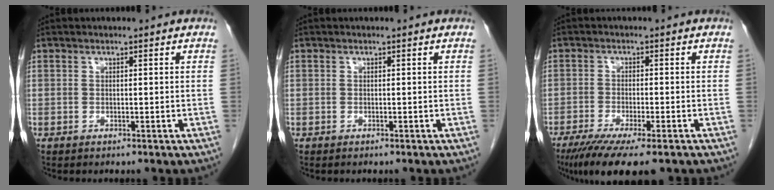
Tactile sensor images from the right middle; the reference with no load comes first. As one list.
[{"total": 0.0}, {"total": 10.6, "force": [-7.7, 1.6, 7.2], "torque": [-0.109, -0.023, -0.119]}]